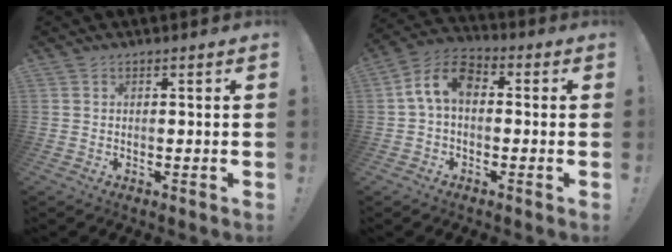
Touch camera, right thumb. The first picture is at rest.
{"total": 9.4, "force": [1.0, 5.9, 7.3], "torque": [-0.137, 0.011, 0.025]}